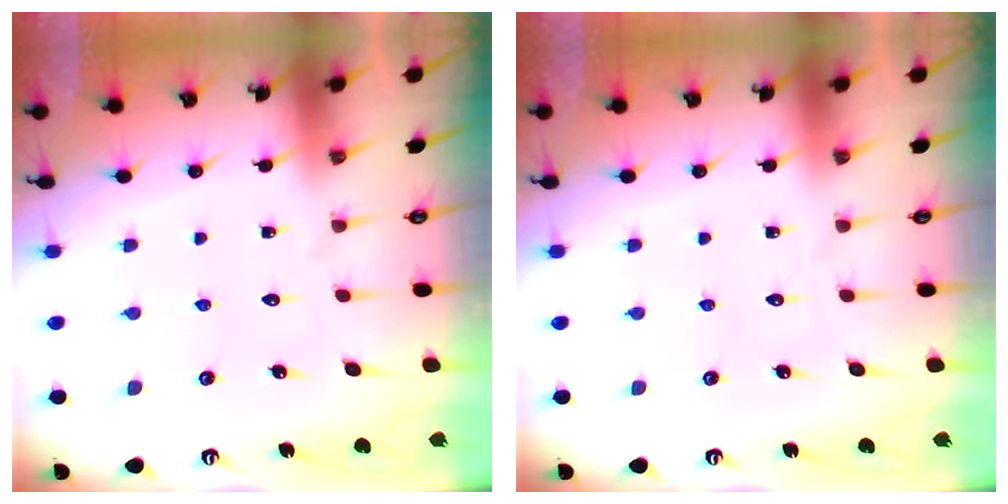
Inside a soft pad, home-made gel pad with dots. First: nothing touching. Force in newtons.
{"total": 0.0}